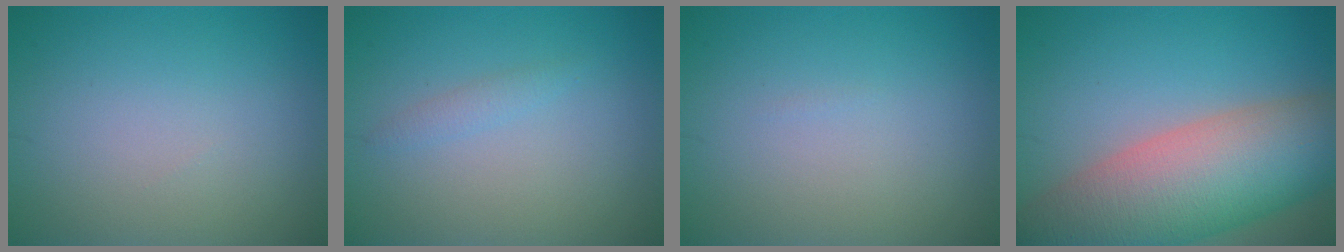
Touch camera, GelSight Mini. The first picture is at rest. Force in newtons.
{"total": 1.0, "press": 1.0, "slide": 0.1}
{"total": 0.0}
{"total": 12.6, "press": 12.6, "slide": 0.7}